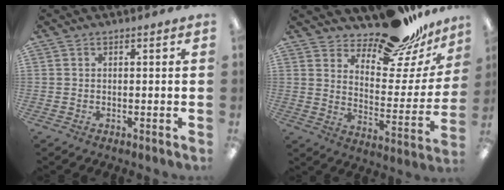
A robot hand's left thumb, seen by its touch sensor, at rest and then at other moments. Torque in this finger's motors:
{"motor_torque": [2.21, 0.39, 1.40, -1.35, 0.05]}